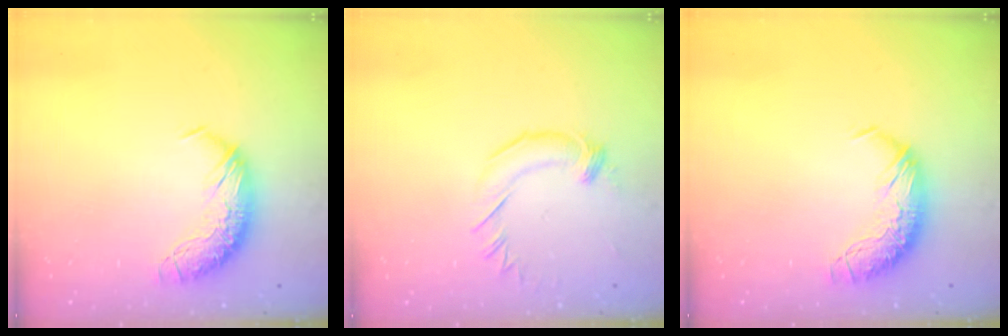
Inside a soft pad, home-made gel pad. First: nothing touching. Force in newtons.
{"total": 1.9, "press": 1.9, "slide": 0.1}
{"total": 0.0}